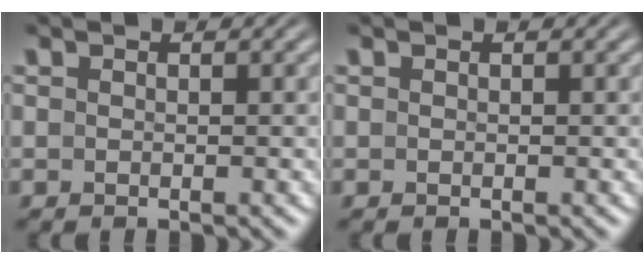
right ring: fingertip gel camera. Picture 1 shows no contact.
{"total": 0.0}